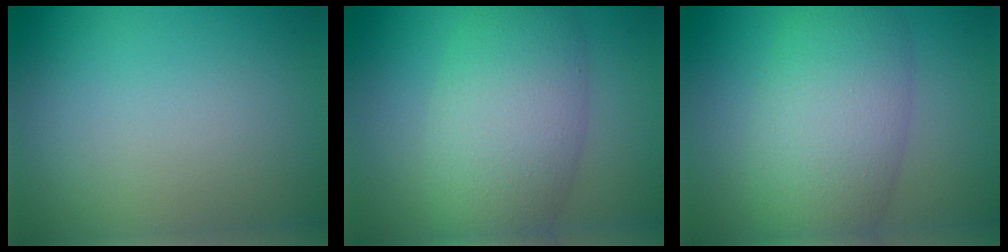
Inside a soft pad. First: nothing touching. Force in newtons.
{"total": 7.6, "press": 7.6, "slide": 0.4}
{"total": 7.8, "press": 7.8, "slide": 0.2}